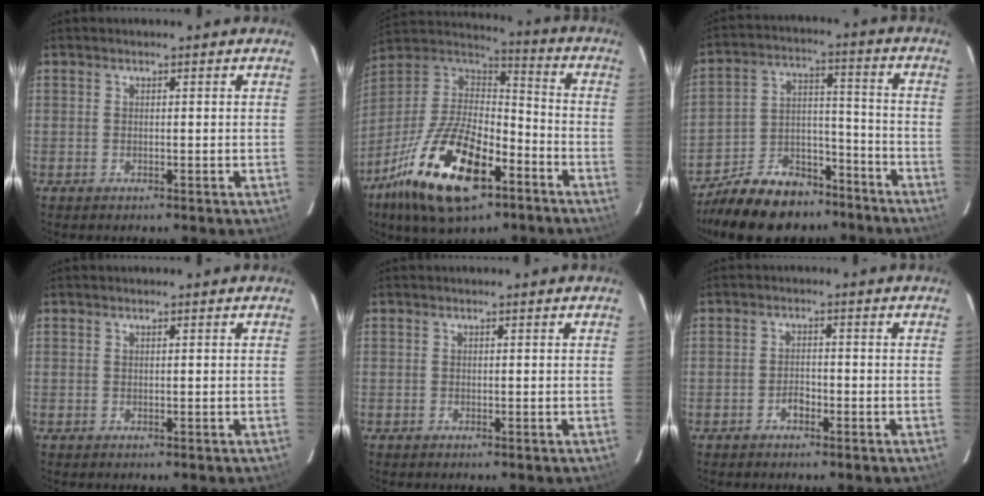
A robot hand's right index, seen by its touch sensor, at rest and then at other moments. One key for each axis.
{"total": 24.3, "fx": -12.9, "fy": 10.5, "fz": 17.8, "tx": -0.361, "ty": -0.033, "tz": -0.224}
{"total": 17.6, "fx": -13.7, "fy": 8.7, "fz": 6.8, "tx": -0.153, "ty": 0.036, "tz": -0.206}
{"total": 0.0}
{"total": 0.0}
{"total": 2.0, "fx": -1.3, "fy": 1.1, "fz": 1.0, "tx": -0.020, "ty": 0.004, "tz": -0.023}